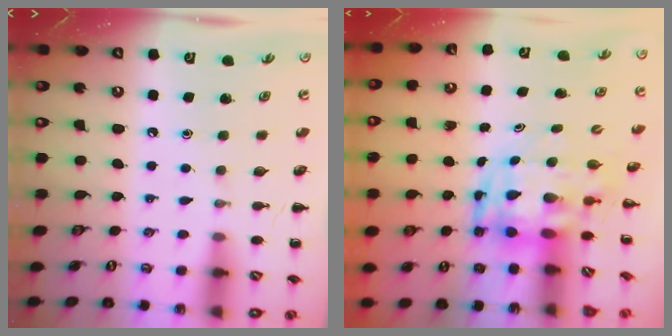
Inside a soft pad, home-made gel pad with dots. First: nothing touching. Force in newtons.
{"total": 4.5, "press": 4.3, "slide": 1.3}